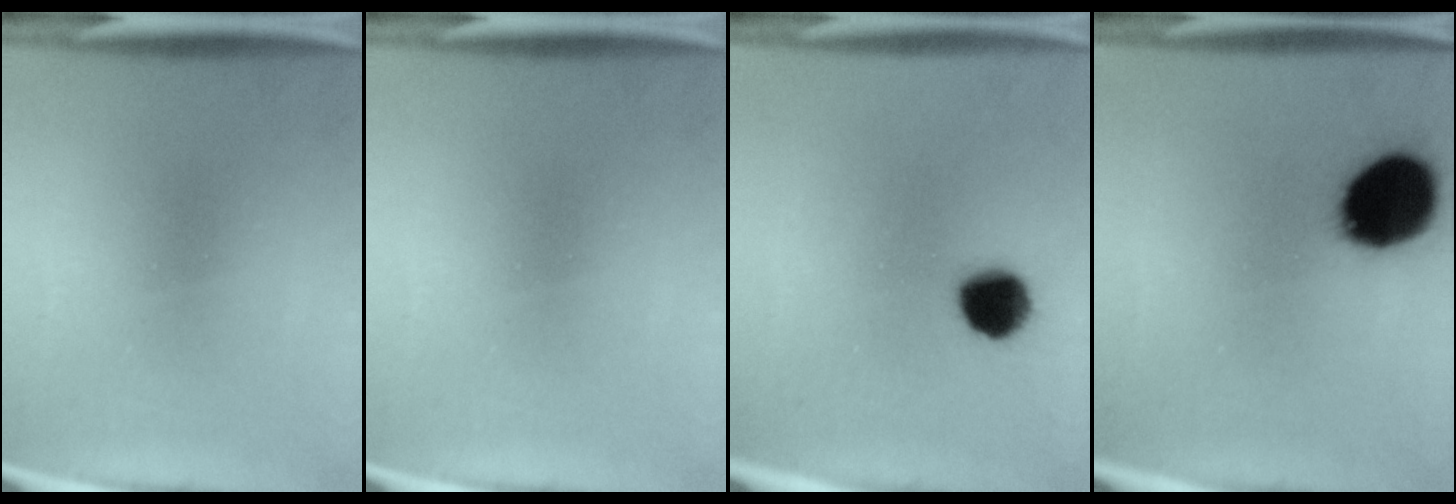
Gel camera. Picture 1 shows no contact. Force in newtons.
{"total": 0.0}
{"total": 8.7}
{"total": 19.1}